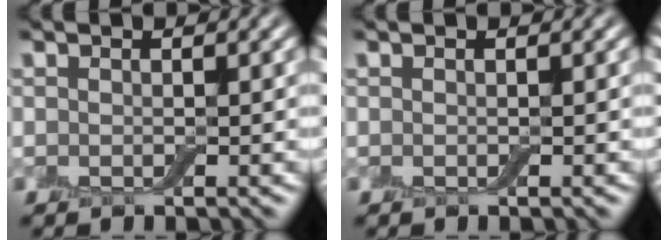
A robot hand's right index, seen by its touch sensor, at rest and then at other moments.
{"total": 0.0}